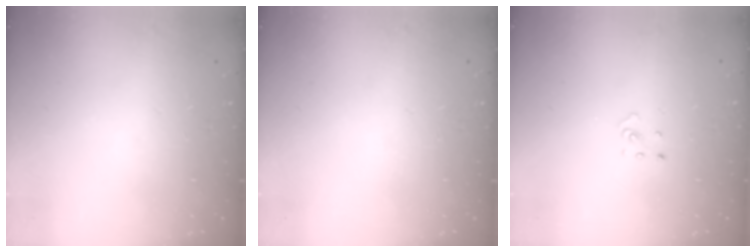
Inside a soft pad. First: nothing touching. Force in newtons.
{"total": 0.0}
{"total": 1.9, "press": 1.9, "slide": 0.1}